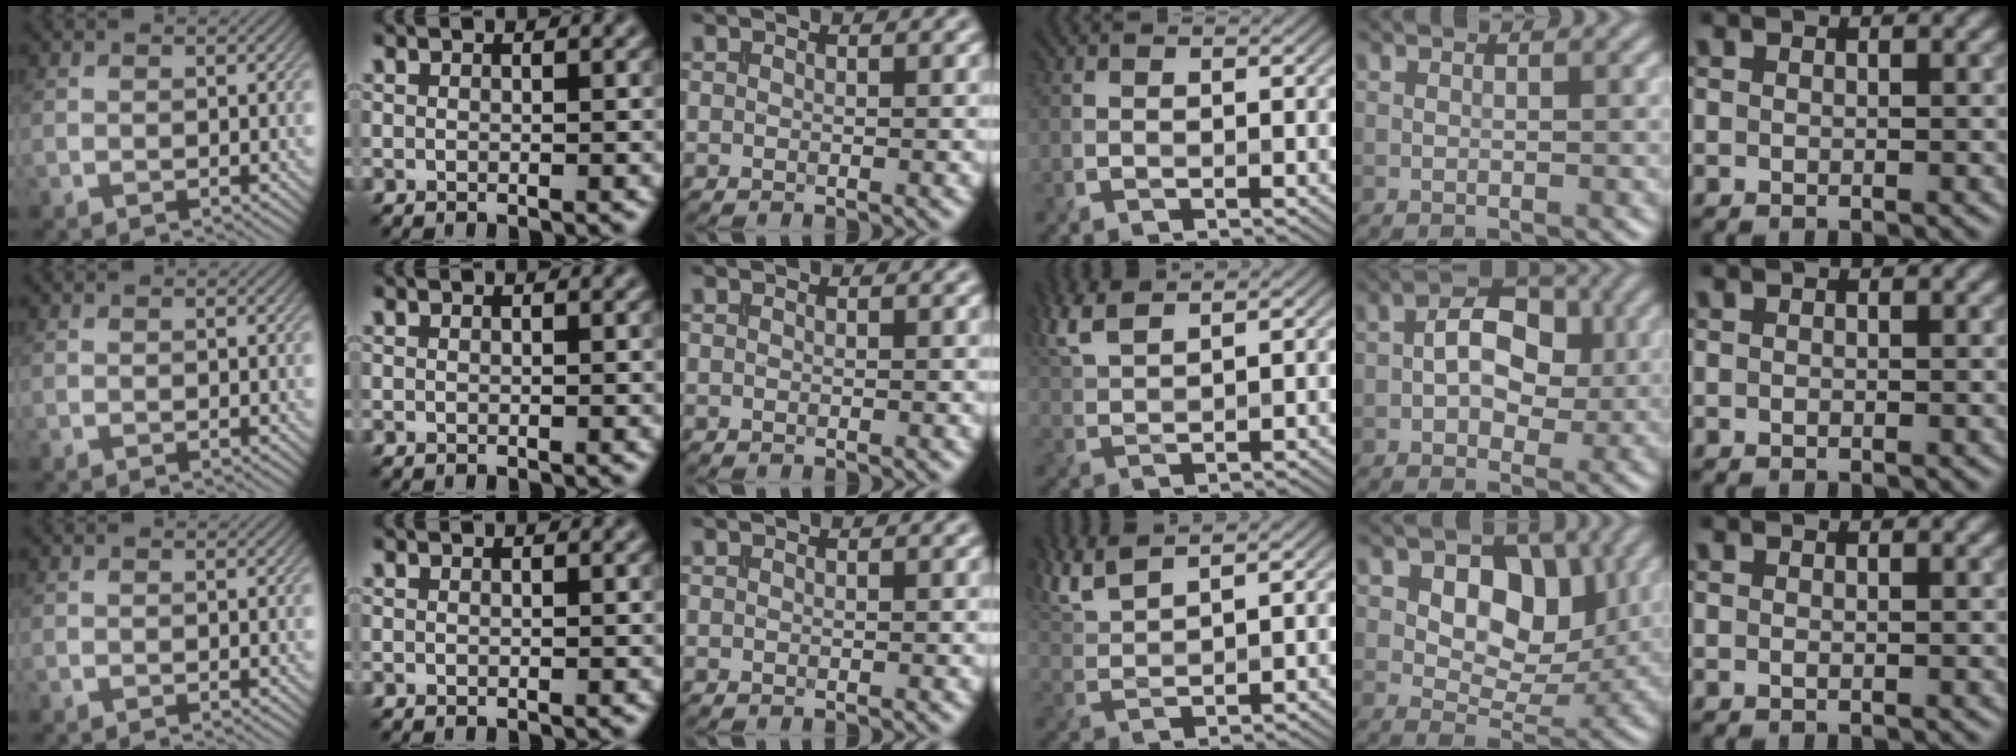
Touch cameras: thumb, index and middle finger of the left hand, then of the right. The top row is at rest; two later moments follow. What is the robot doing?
{"motion": "extract", "object": "file holder"}